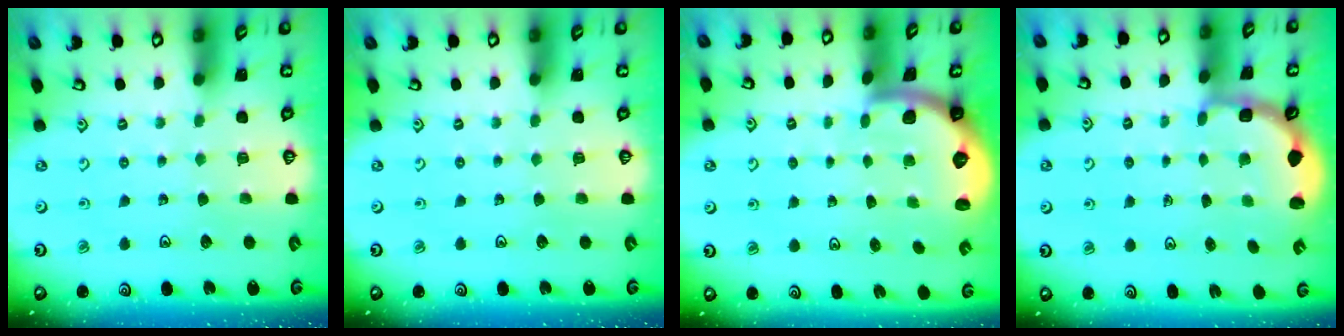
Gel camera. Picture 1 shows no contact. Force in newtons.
{"total": 0.0}
{"total": 1.6, "press": 1.6, "slide": 0.1}
{"total": 2.7, "press": 2.1, "slide": 1.7}